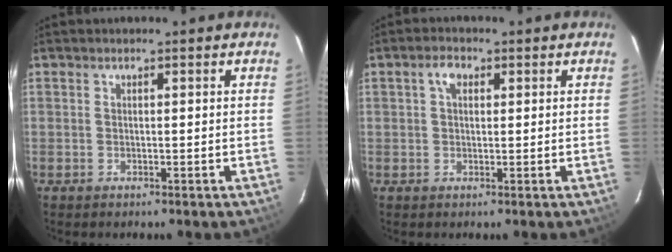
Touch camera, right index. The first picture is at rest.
{"total": 2.6, "force": [0.8, 1.7, 1.8], "torque": [-0.033, 0.011, 0.014]}